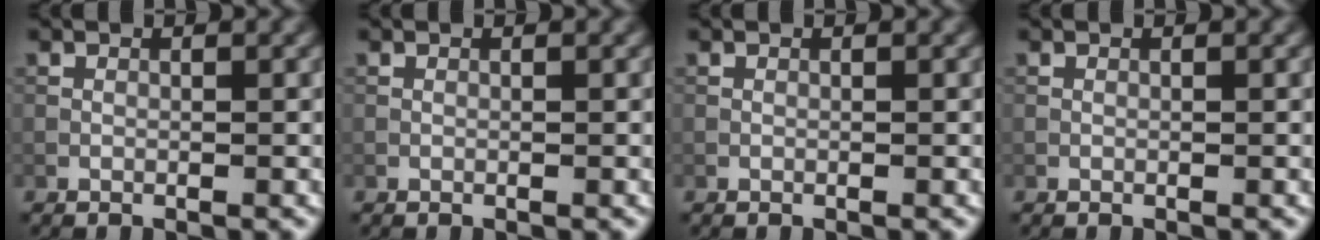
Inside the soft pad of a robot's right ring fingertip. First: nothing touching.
{"total": 0.0}
{"total": 0.0}
{"total": 0.0}